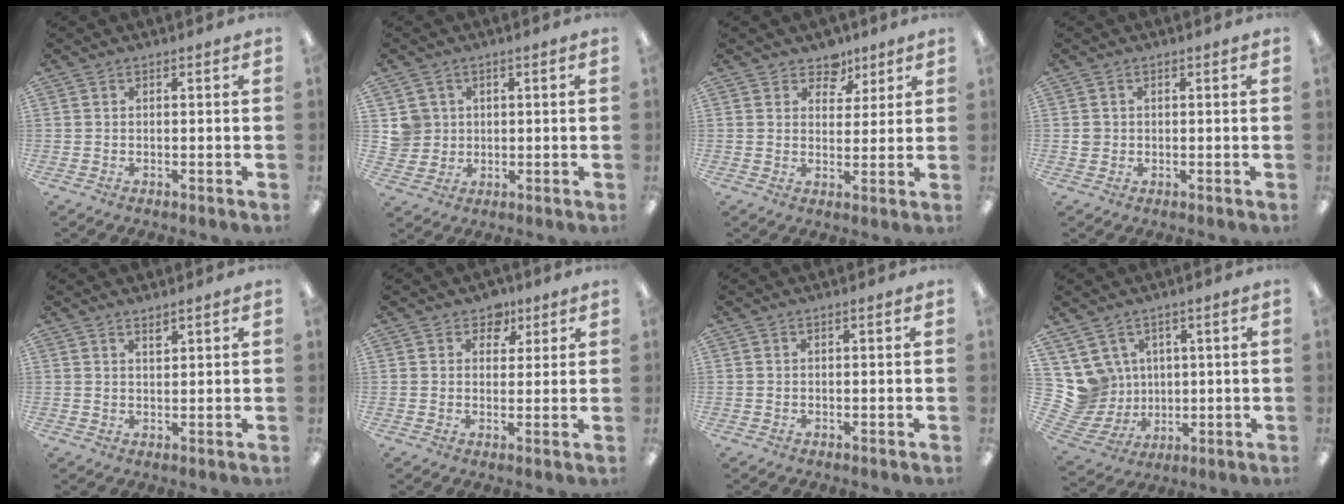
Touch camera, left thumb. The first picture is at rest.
{"total": 5.2, "force": [1.4, 5.0, 0.3], "torque": [-0.008, 0.004, 0.028]}
{"total": 6.5, "force": [4.6, 4.4, 1.3], "torque": [-0.016, -0.027, 0.081]}
{"total": 1.7, "force": [0.1, 1.7, 0.2], "torque": [-0.005, 0.005, -0.001]}
{"total": 1.9, "force": [1.7, 0.5, 0.6], "torque": [-0.007, -0.005, 0.030]}
{"total": 5.0, "force": [3.1, 3.7, 1.4], "torque": [-0.011, -0.012, 0.050]}
{"total": 0.0}
{"total": 9.9, "force": [3.4, 9.1, 1.7], "torque": [-0.080, -0.028, 0.073]}